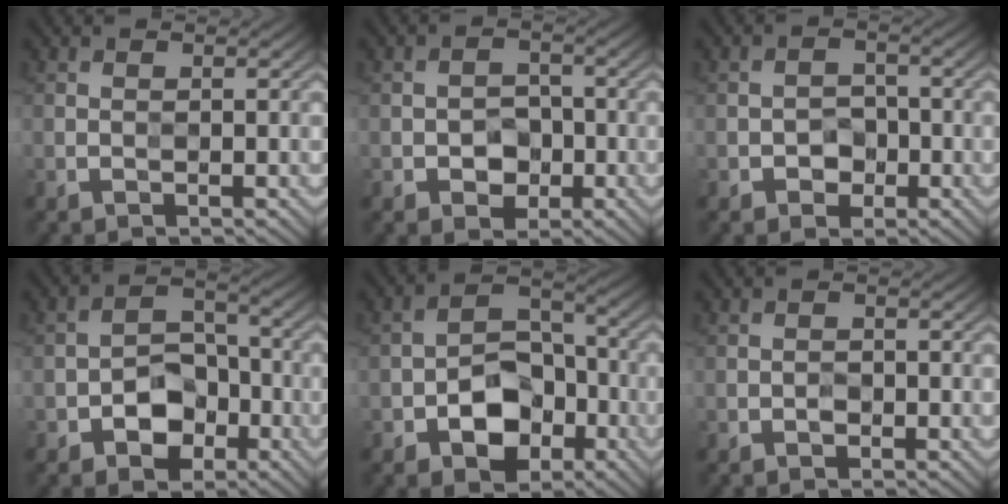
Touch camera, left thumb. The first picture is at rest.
{"total": 3.5, "force": [-1.3, 2.7, 1.9], "torque": [-0.025, 0.000, -0.024]}
{"total": 2.8, "force": [-1.2, 2.2, 1.3], "torque": [-0.015, 0.002, -0.024]}
{"total": 6.6, "force": [-2.9, 4.4, 3.9], "torque": [-0.057, 0.004, -0.058]}
{"total": 8.7, "force": [-3.5, 5.8, 5.4], "torque": [-0.086, -0.001, -0.071]}
{"total": 1.0, "force": [-0.5, 0.6, 0.5], "torque": [-0.007, 0.000, -0.010]}